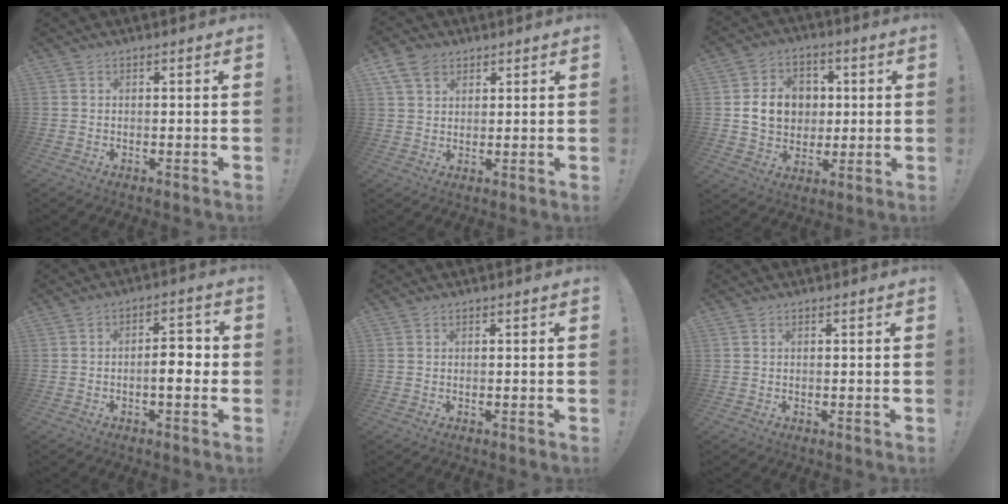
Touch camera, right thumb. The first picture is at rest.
{"total": 7.3, "force": [4.1, 5.1, 3.3], "torque": [-0.064, -0.008, 0.084]}
{"total": 12.5, "force": [1.7, 10.8, 6.1], "torque": [-0.084, 0.002, 0.043]}
{"total": 7.1, "force": [-1.3, 2.8, 6.4], "torque": [-0.086, 0.009, -0.026]}
{"total": 0.0}
{"total": 0.0}